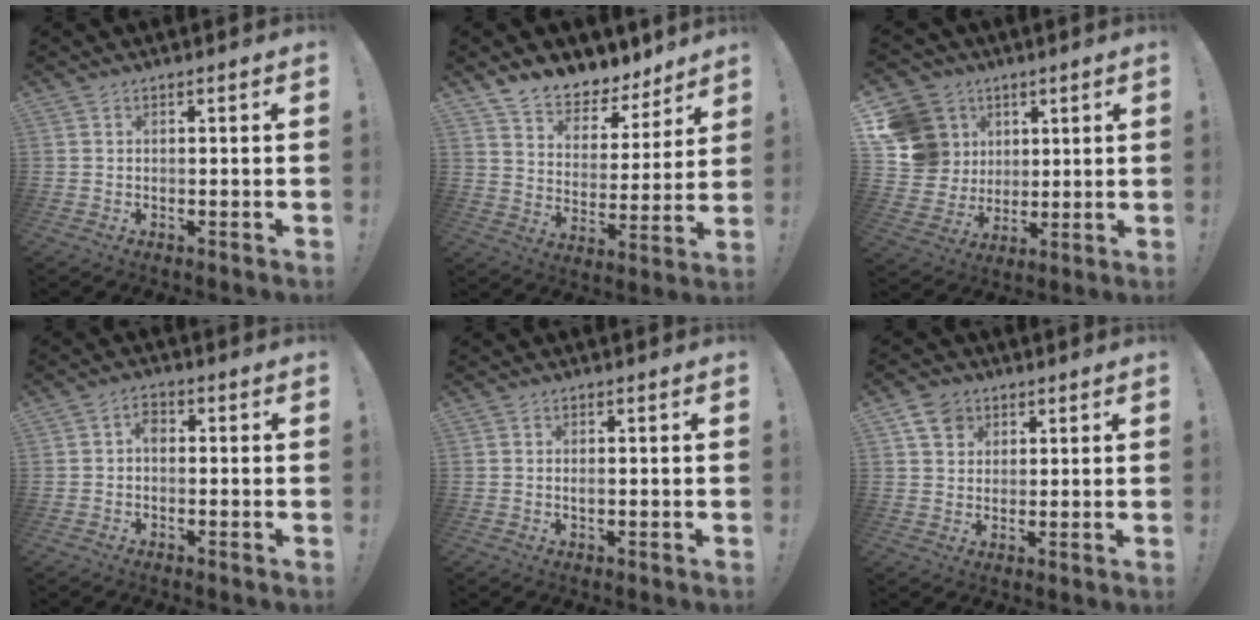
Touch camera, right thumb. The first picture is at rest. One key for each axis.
{"total": 8.8, "fx": 7.9, "fy": 3.5, "fz": 1.8, "tx": -0.042, "ty": -0.073, "tz": 0.147}
{"total": 15.1, "fx": 4.2, "fy": 13.7, "fz": 4.7, "tx": -0.083, "ty": -0.009, "tz": 0.108}
{"total": 3.1, "fx": -0.6, "fy": 2.0, "fz": 2.2, "tx": -0.034, "ty": 0.008, "tz": -0.014}
{"total": 0.8, "fx": -0.1, "fy": 0.2, "fz": 0.8, "tx": -0.007, "ty": -0.002, "tz": -0.004}
{"total": 6.7, "fx": 3.5, "fy": 5.3, "fz": 2.1, "tx": -0.029, "ty": -0.014, "tz": 0.068}